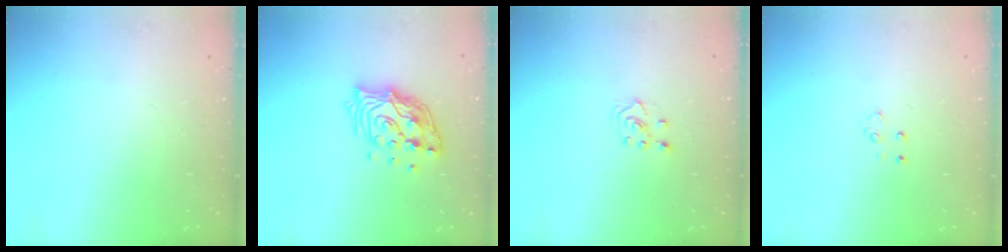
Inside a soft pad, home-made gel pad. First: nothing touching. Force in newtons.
{"total": 14.3, "press": 14.1, "slide": 2.7}
{"total": 3.0, "press": 2.9, "slide": 0.7}
{"total": 4.0, "press": 4.0, "slide": 0.4}